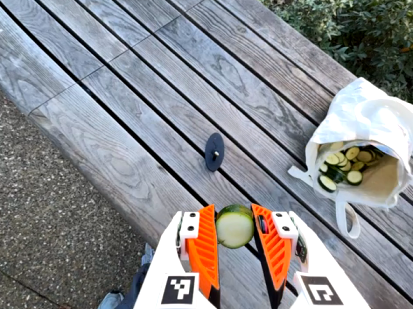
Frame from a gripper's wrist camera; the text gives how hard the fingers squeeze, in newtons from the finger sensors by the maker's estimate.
{"total": 9.1, "left": 9.9, "right": 8.3}